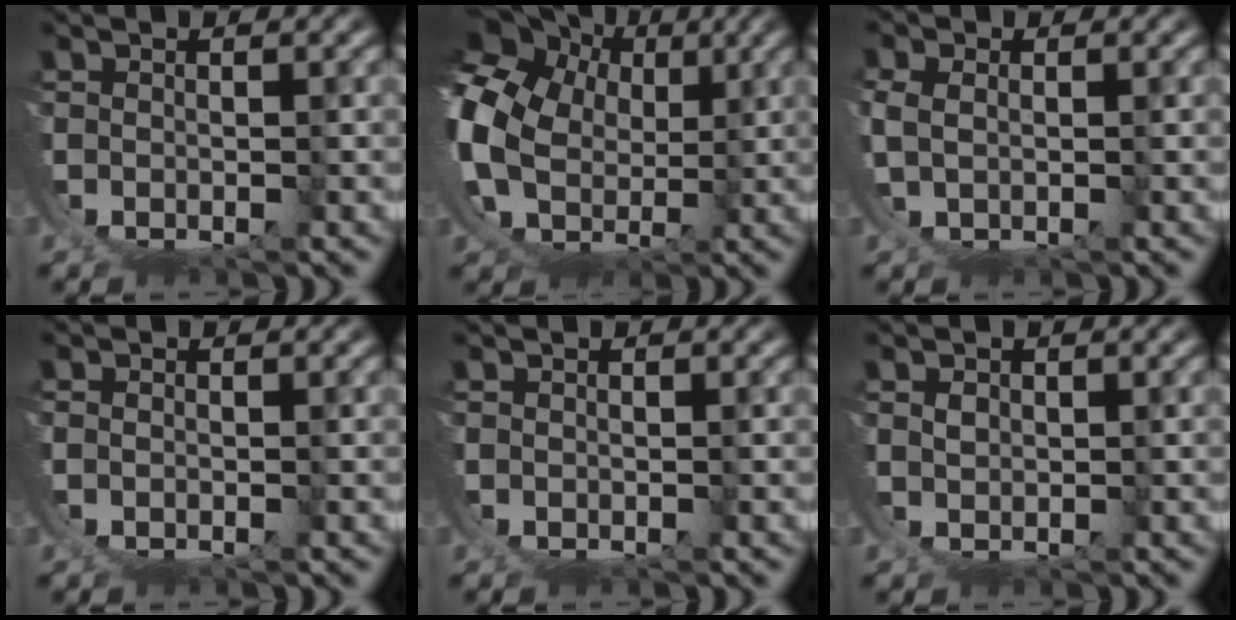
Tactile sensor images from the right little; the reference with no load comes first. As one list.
[{"total": 16.8, "force": [4.7, 13.9, 8.1], "torque": [-0.211, -0.020, 0.070]}, {"total": 2.0, "force": [1.4, 1.0, 1.0], "torque": [-0.035, 0.002, 0.023]}, {"total": 0.5, "force": [-0.1, 0.4, 0.3], "torque": [-0.009, -0.001, -0.001]}, {"total": 0.0}, {"total": 1.6, "force": [1.6, -0.2, -0.1], "torque": [0.001, 0.006, 0.025]}]